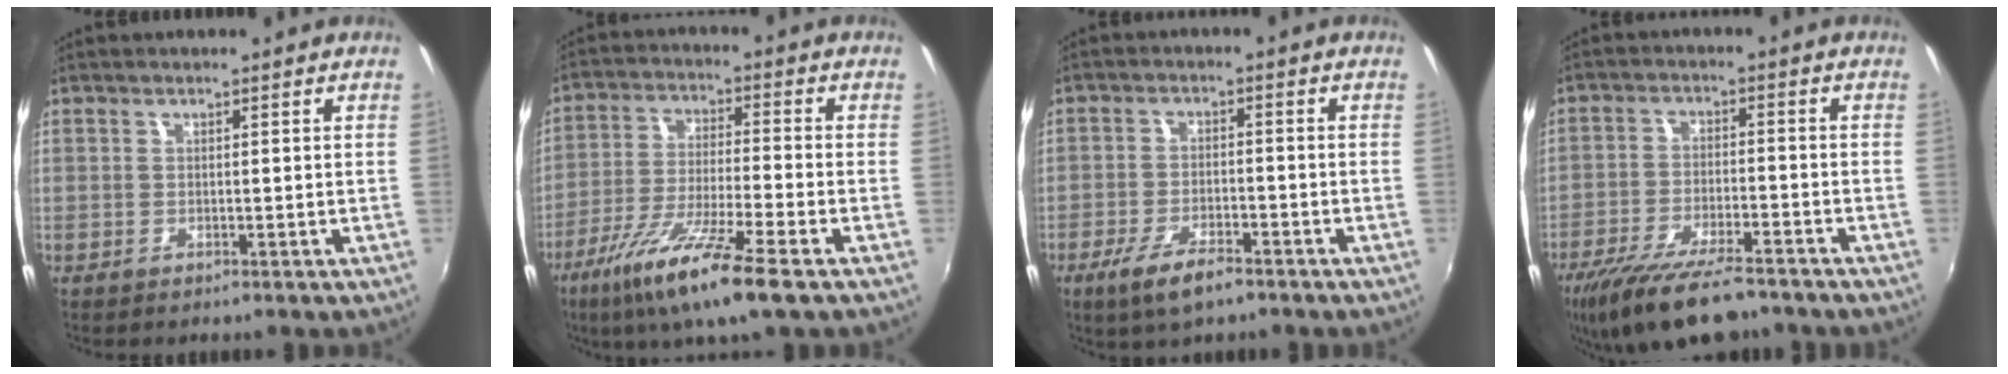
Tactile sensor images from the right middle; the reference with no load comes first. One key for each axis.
{"total": 14.1, "fx": -8.3, "fy": 1.2, "fz": 11.3, "tx": -0.229, "ty": -0.036, "tz": -0.155}
{"total": 7.2, "fx": -4.8, "fy": 2.1, "fz": 4.8, "tx": -0.116, "ty": -0.016, "tz": -0.087}
{"total": 14.3, "fx": -11.3, "fy": 3.5, "fz": 8.0, "tx": -0.174, "ty": -0.033, "tz": -0.192}